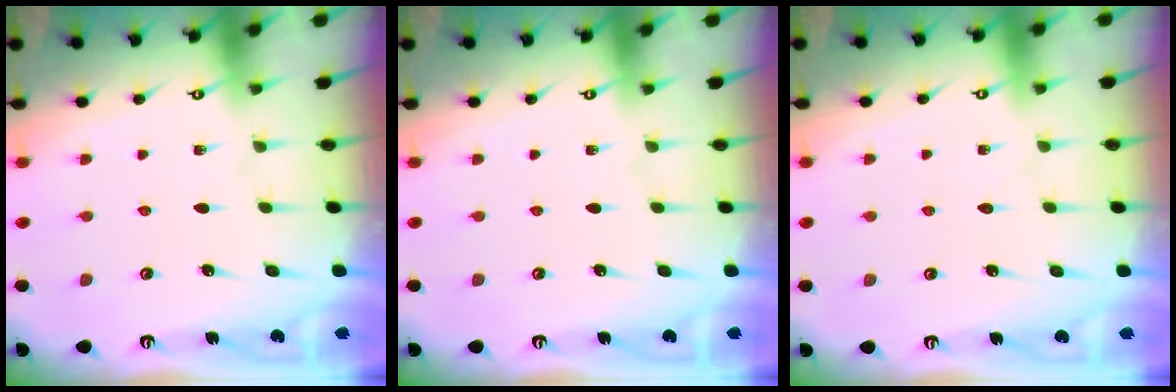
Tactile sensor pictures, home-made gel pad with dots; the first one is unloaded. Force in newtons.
{"total": 0.0}
{"total": 1.8, "press": 1.8, "slide": 0.1}